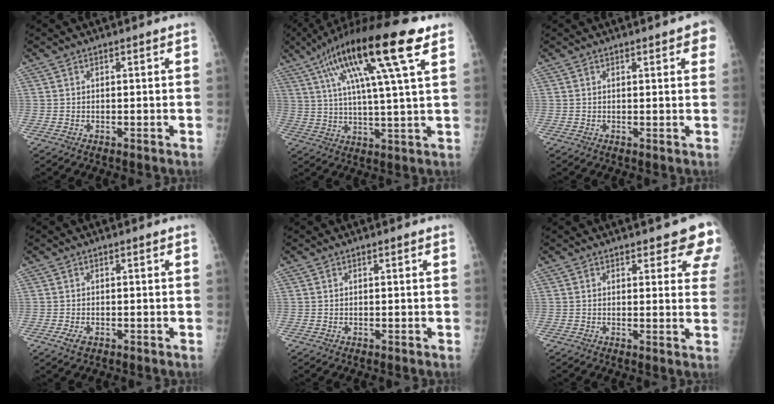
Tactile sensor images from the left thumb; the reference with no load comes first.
{"total": 20.3, "force": [9.4, 2.8, 17.8], "torque": [-0.311, 0.004, 0.153]}
{"total": 4.2, "force": [2.3, 1.2, 3.3], "torque": [-0.024, -0.003, 0.022]}
{"total": 2.4, "force": [-1.0, 1.4, 1.7], "torque": [-0.032, 0.000, -0.016]}
{"total": 0.5, "force": [0.2, 0.2, 0.4], "torque": [-0.006, 0.001, 0.004]}
{"total": 8.3, "force": [6.5, 3.0, 4.1], "torque": [-0.007, -0.029, 0.059]}